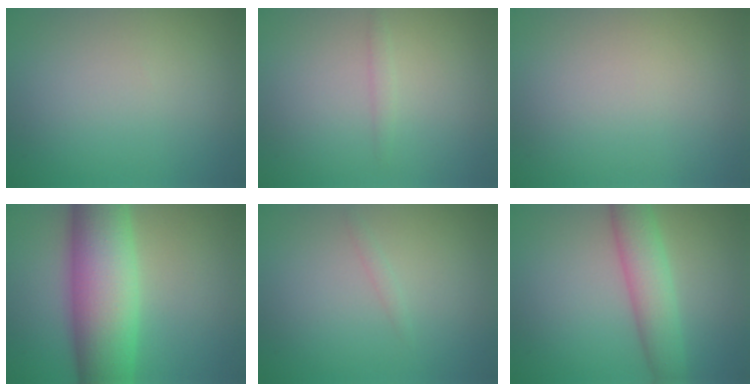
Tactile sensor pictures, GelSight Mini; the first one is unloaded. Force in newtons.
{"total": 0.8, "press": 0.8, "slide": 0.0}
{"total": 0.0}
{"total": 11.6, "press": 11.6, "slide": 0.5}
{"total": 0.6, "press": 0.6, "slide": 0.0}
{"total": 4.7, "press": 4.7, "slide": 0.1}